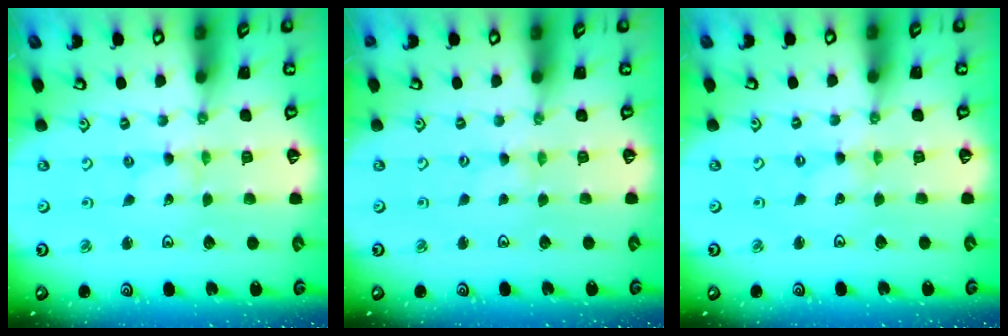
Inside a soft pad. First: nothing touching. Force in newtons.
{"total": 0.0}
{"total": 0.0}